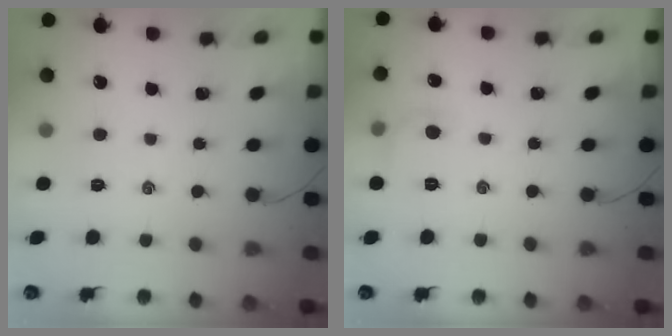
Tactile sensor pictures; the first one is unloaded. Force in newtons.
{"total": 5.6, "press": 5.4, "slide": 1.3}